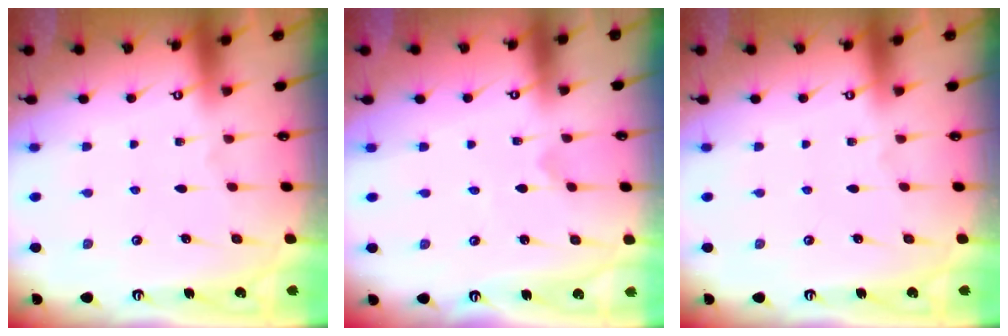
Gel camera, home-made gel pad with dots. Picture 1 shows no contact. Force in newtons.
{"total": 0.0}
{"total": 0.0}